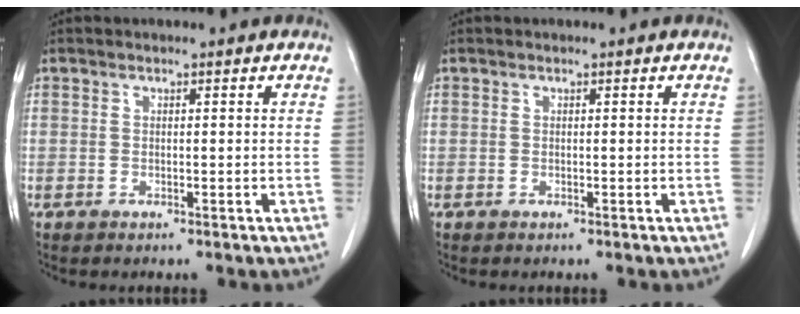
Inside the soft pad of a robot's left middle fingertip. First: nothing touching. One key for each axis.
{"total": 0.0}